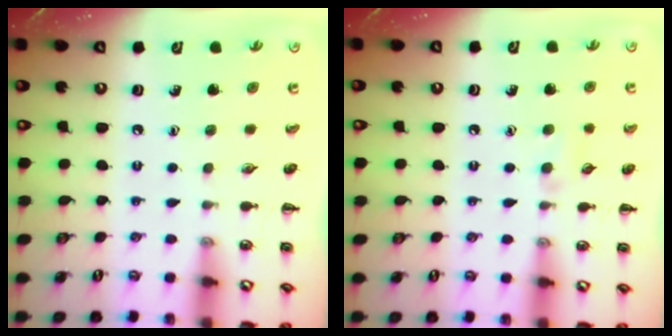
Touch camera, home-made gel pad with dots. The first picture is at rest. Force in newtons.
{"total": 5.0, "press": 4.6, "slide": 1.8}